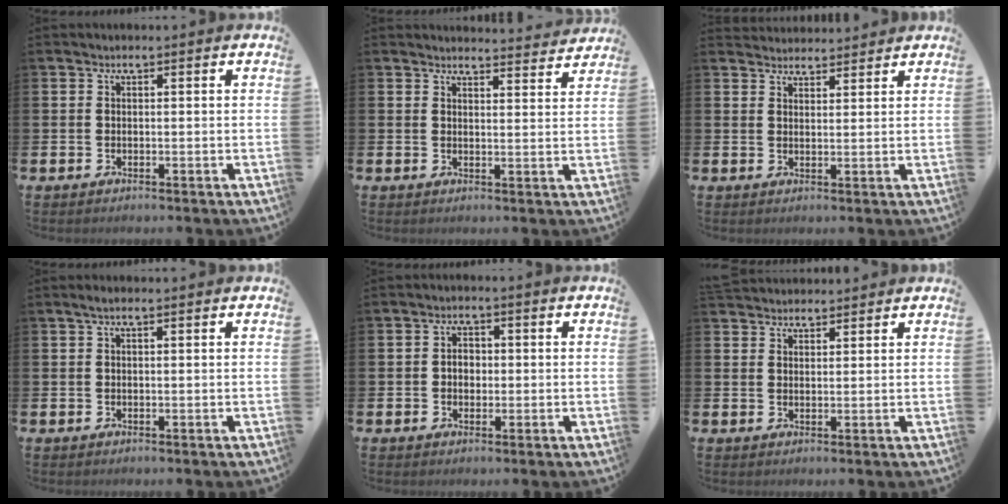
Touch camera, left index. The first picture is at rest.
{"total": 3.4, "force": [3.4, 0.1, -0.1], "torque": [0.008, -0.028, 0.059]}
{"total": 2.9, "force": [2.9, 0.6, -0.2], "torque": [0.007, -0.016, 0.052]}
{"total": 1.2, "force": [0.7, 0.1, 1.0], "torque": [-0.013, -0.001, 0.011]}
{"total": 2.5, "force": [0.0, 1.9, 1.6], "torque": [-0.008, -0.002, -0.007]}
{"total": 2.7, "force": [2.6, 0.7, -0.1], "torque": [-0.003, -0.009, 0.049]}